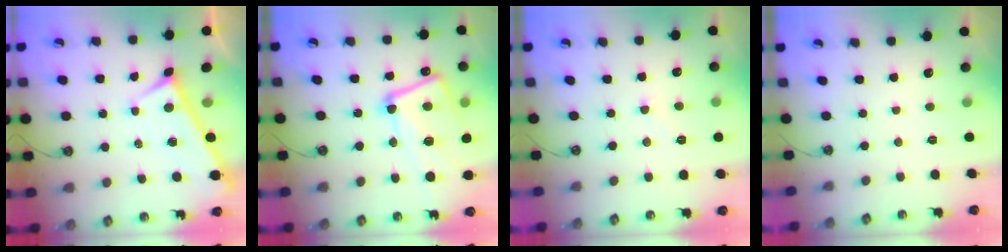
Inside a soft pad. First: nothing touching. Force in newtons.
{"total": 14.4, "press": 14.2, "slide": 1.8}
{"total": 2.0, "press": 2.0, "slide": 0.4}
{"total": 0.0}